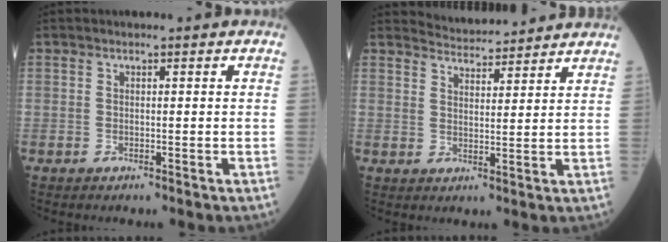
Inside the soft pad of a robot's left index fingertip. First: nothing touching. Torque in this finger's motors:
{"motor_torque": [-2.12, -0.02, -1.05, -0.21]}